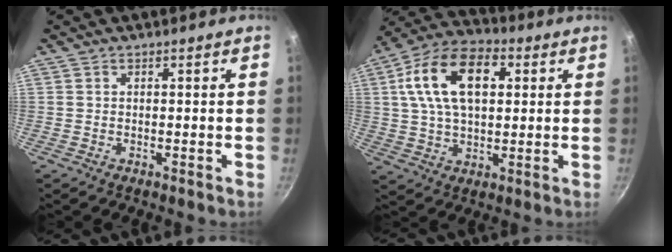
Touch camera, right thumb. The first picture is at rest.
{"total": 17.0, "force": [4.3, 10.1, 13.0], "torque": [-0.211, 0.014, 0.061]}